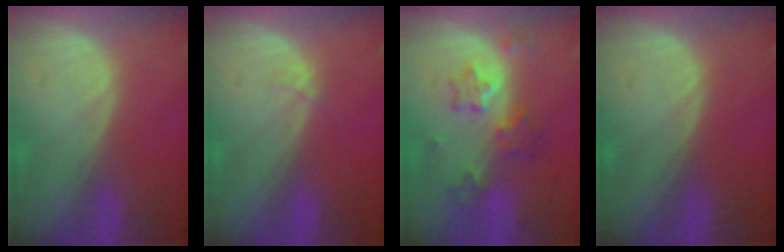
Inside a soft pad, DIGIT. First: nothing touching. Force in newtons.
{"total": 0.5, "press": 0.5, "slide": 0.1}
{"total": 6.9, "press": 6.1, "slide": 3.0}
{"total": 0.0}